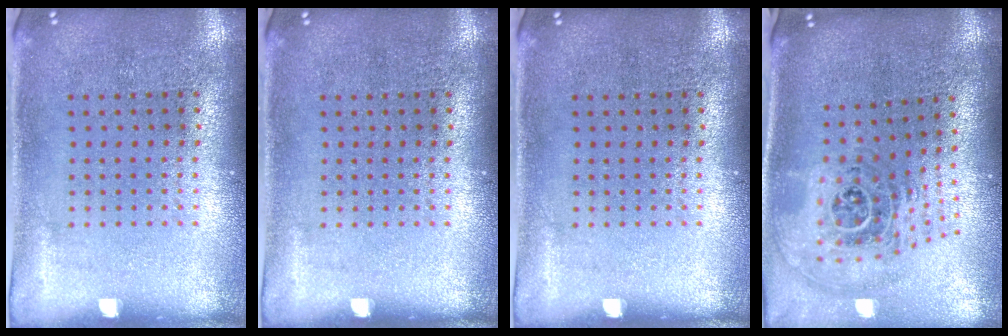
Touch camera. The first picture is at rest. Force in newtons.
{"total": 0.0}
{"total": 0.0}
{"total": 1.9, "press": 1.5, "slide": 1.2}